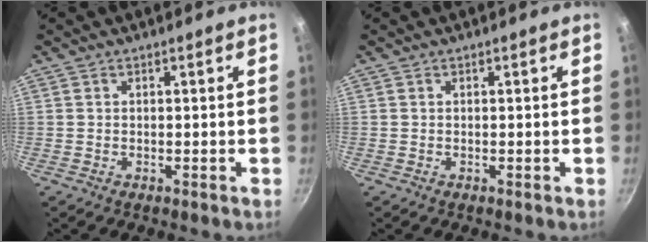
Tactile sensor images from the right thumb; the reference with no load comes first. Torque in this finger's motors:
{"motor_torque": [-0.11, 0.11, -0.50, 0.04, 0.00]}